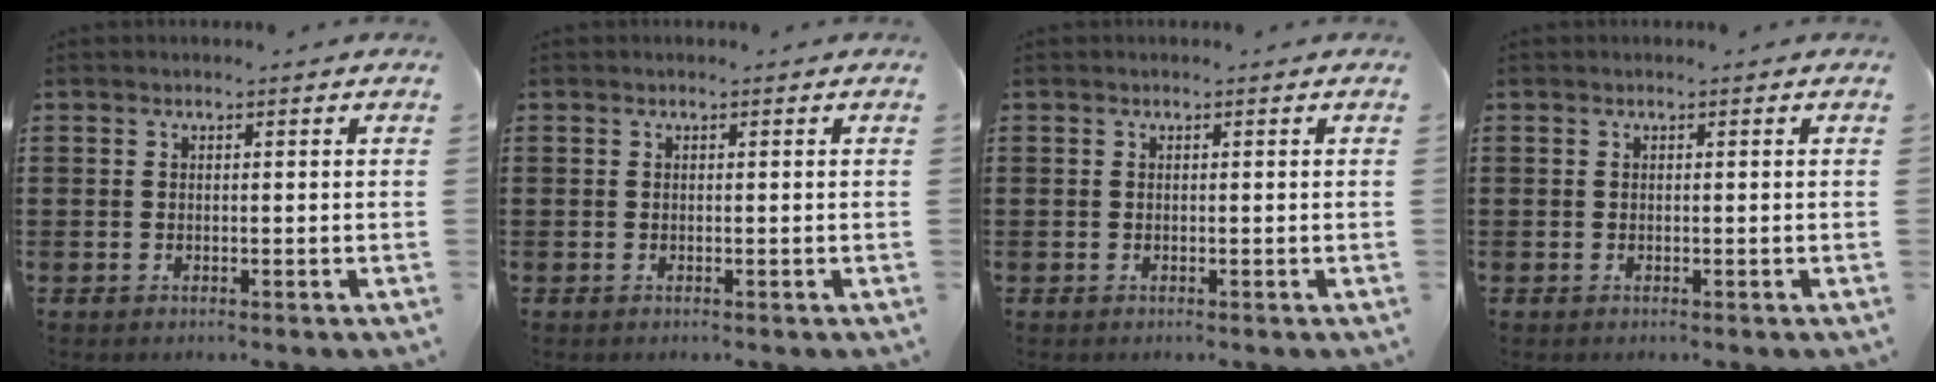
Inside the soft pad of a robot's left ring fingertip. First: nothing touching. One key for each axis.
{"total": 0.0}
{"total": 0.0}
{"total": 0.0}